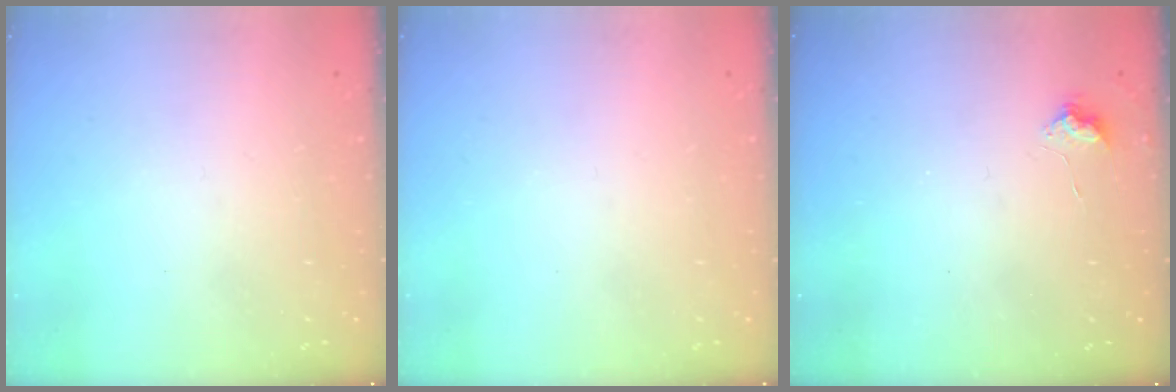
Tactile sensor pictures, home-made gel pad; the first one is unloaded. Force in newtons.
{"total": 0.0}
{"total": 4.4, "press": 4.4, "slide": 0.7}